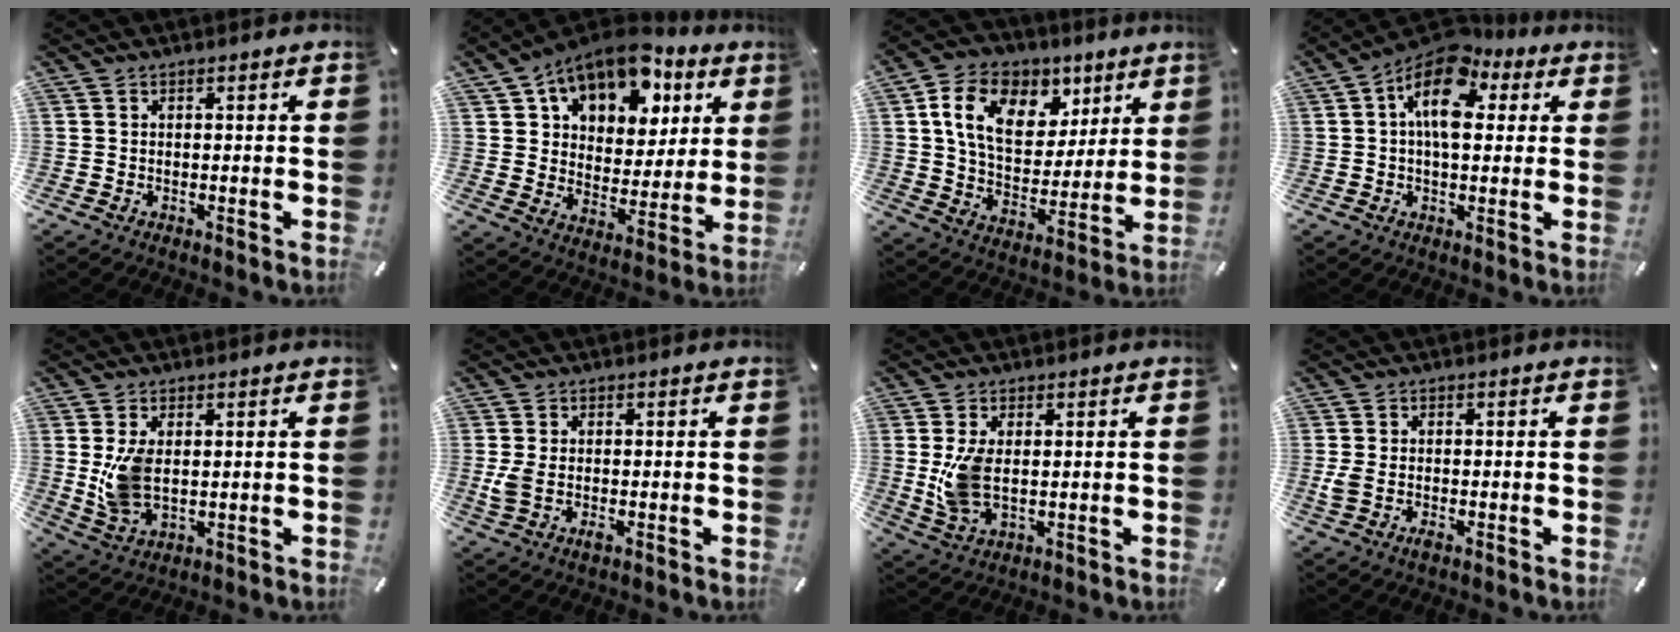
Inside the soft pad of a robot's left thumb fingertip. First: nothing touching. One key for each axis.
{"total": 16.2, "fx": 10.1, "fy": 10.2, "fz": 7.6, "tx": -0.129, "ty": -0.055, "tz": 0.179}
{"total": 15.1, "fx": 7.1, "fy": 10.9, "fz": 7.6, "tx": -0.132, "ty": -0.023, "tz": 0.134}
{"total": 13.6, "fx": 4.7, "fy": 7.9, "fz": 10.1, "tx": -0.172, "ty": -0.023, "tz": 0.081}
{"total": 7.6, "fx": 1.2, "fy": 4.4, "fz": 6.1, "tx": -0.128, "ty": -0.011, "tz": 0.018}
{"total": 3.8, "fx": -0.4, "fy": 2.0, "fz": 3.2, "tx": -0.077, "ty": -0.006, "tz": -0.009}
{"total": 7.6, "fx": 1.1, "fy": 3.9, "fz": 6.5, "tx": -0.141, "ty": -0.014, "tz": 0.012}
{"total": 2.5, "fx": -0.7, "fy": 1.3, "fz": 2.0, "tx": -0.043, "ty": -0.001, "tz": -0.012}